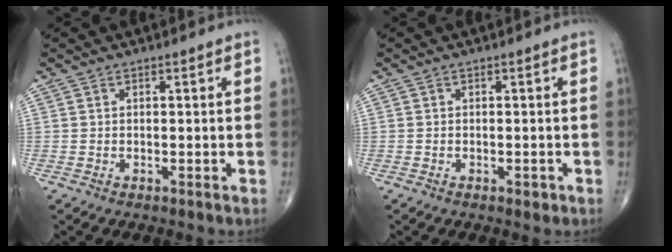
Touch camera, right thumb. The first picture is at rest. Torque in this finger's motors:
{"motor_torque": [-0.23, -0.05, -0.10, -0.05, -0.02]}